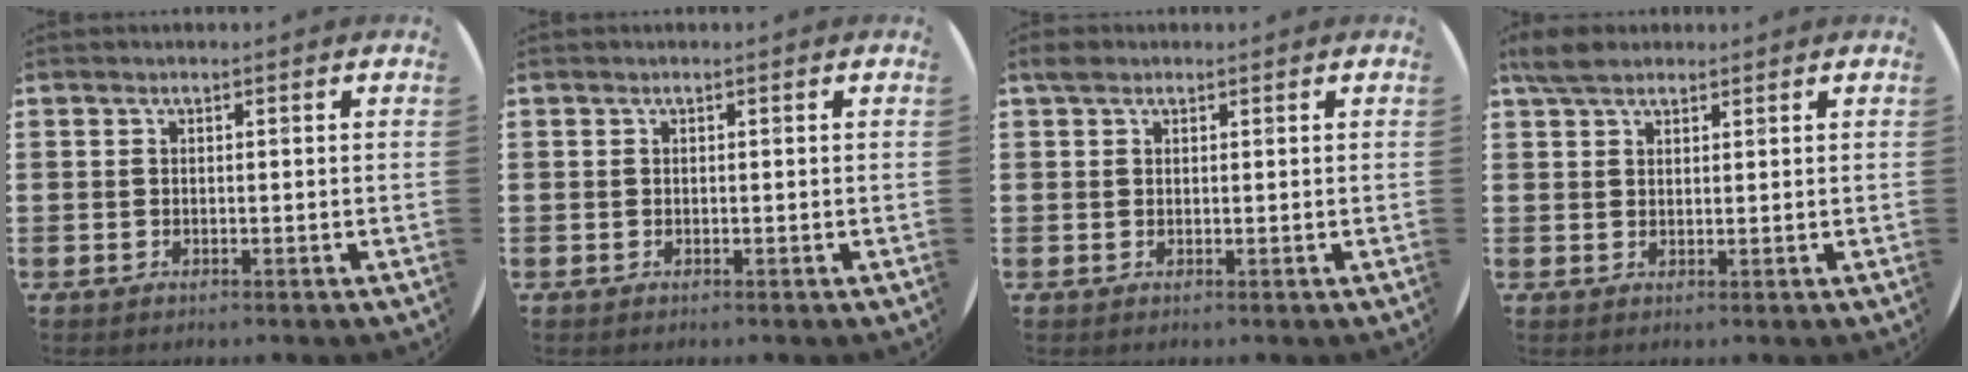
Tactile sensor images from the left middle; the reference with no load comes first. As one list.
[{"total": 0.0}, {"total": 1.3, "force": [1.0, 0.7, 0.4], "torque": [-0.001, 0.002, 0.017]}, {"total": 3.7, "force": [3.0, 1.4, 1.5], "torque": [-0.028, 0.003, 0.055]}]